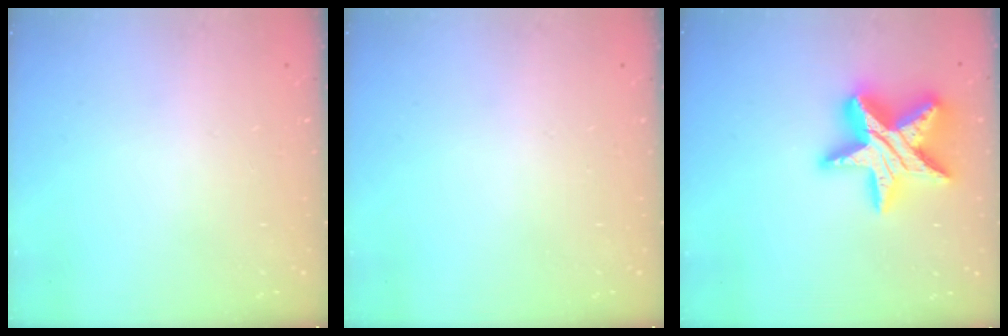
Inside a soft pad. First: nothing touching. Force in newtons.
{"total": 0.0}
{"total": 21.6, "press": 21.5, "slide": 1.6}